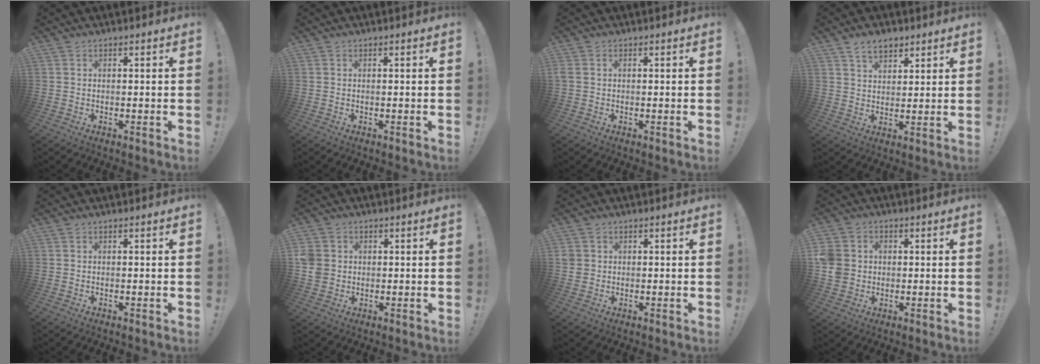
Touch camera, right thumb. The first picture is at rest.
{"total": 0.0}
{"total": 1.0, "force": [0.1, 0.8, 0.6], "torque": [-0.015, 0.003, 0.003]}
{"total": 6.7, "force": [4.6, 3.9, 2.9], "torque": [-0.039, -0.020, 0.085]}
{"total": 0.0}
{"total": 5.8, "force": [0.5, 5.3, 2.4], "torque": [-0.064, 0.005, 0.011]}
{"total": 2.5, "force": [0.5, 2.3, 0.8], "torque": [-0.010, 0.002, 0.011]}
{"total": 7.6, "force": [0.0, 6.9, 3.2], "torque": [-0.076, 0.007, 0.000]}